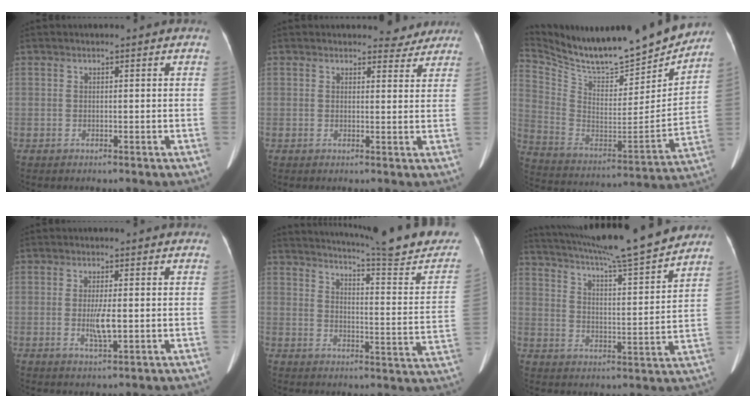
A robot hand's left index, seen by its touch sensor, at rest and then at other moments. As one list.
[{"total": 3.5, "force": [3.2, 1.3, 0.0], "torque": [0.005, -0.011, 0.027]}, {"total": 24.6, "force": [22.3, 4.1, 9.7], "torque": [-0.186, -0.050, 0.347]}, {"total": 3.8, "force": [-0.4, 0.7, 3.8], "torque": [-0.074, -0.006, -0.006]}, {"total": 22.6, "force": [20.5, 0.1, 9.6], "torque": [-0.141, -0.083, 0.250]}, {"total": 21.5, "force": [18.9, 0.4, 10.2], "torque": [-0.175, -0.007, 0.279]}]